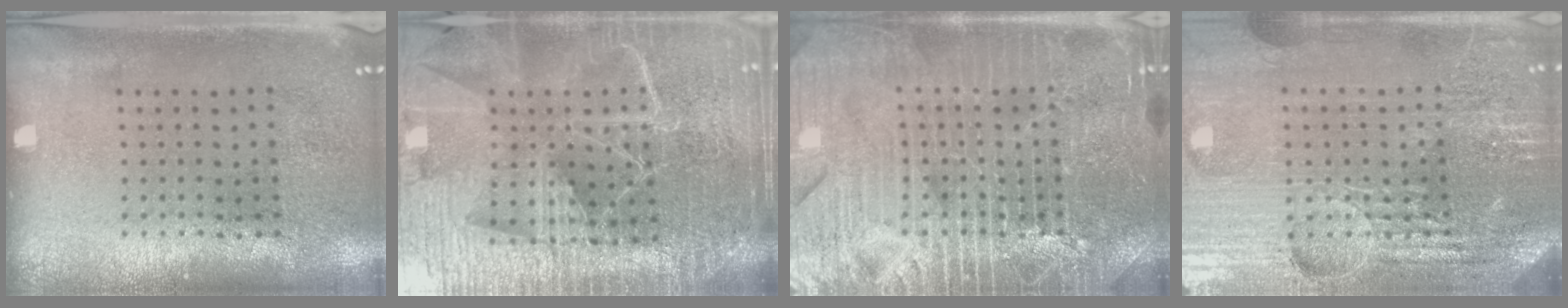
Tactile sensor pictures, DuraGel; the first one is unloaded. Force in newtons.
{"total": 6.3, "press": 5.5, "slide": 3.1}
{"total": 7.2, "press": 7.1, "slide": 1.0}
{"total": 5.4, "press": 4.9, "slide": 2.2}